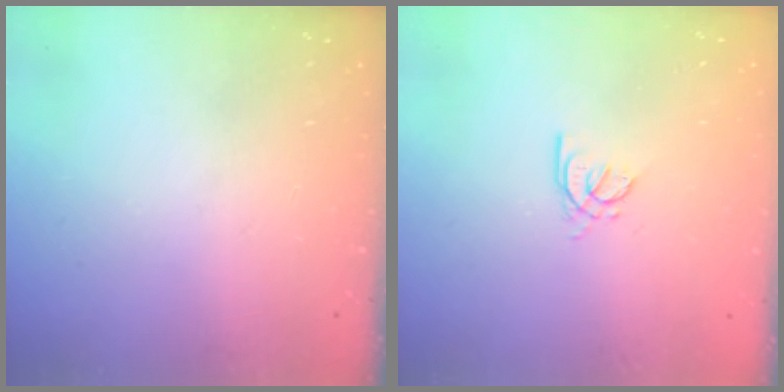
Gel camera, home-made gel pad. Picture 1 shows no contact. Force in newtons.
{"total": 2.1, "press": 2.0, "slide": 0.6}